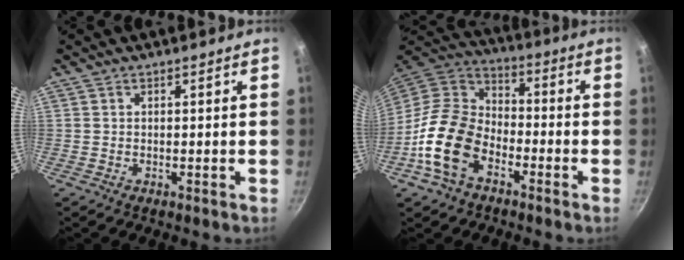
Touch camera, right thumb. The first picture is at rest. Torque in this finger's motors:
{"motor_torque": [0.07, 0.74, 1.65, -1.12, 0.17]}